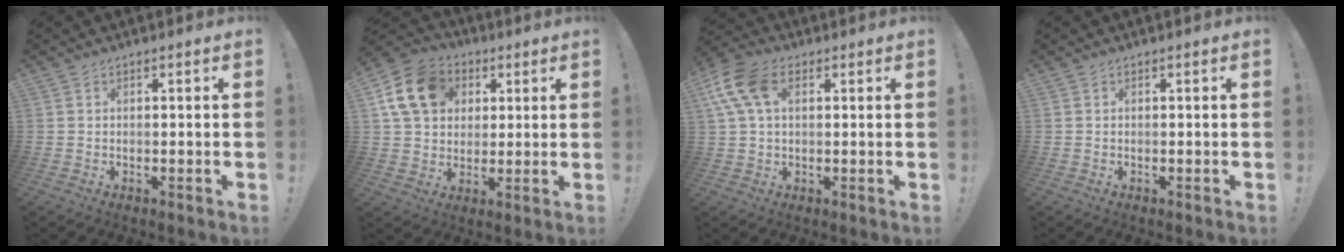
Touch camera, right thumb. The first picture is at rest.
{"total": 15.3, "force": [5.4, 11.9, 7.8], "torque": [-0.122, -0.006, 0.112]}
{"total": 12.6, "force": [4.2, 7.7, 9.0], "torque": [-0.193, 0.001, 0.081]}
{"total": 0.0}